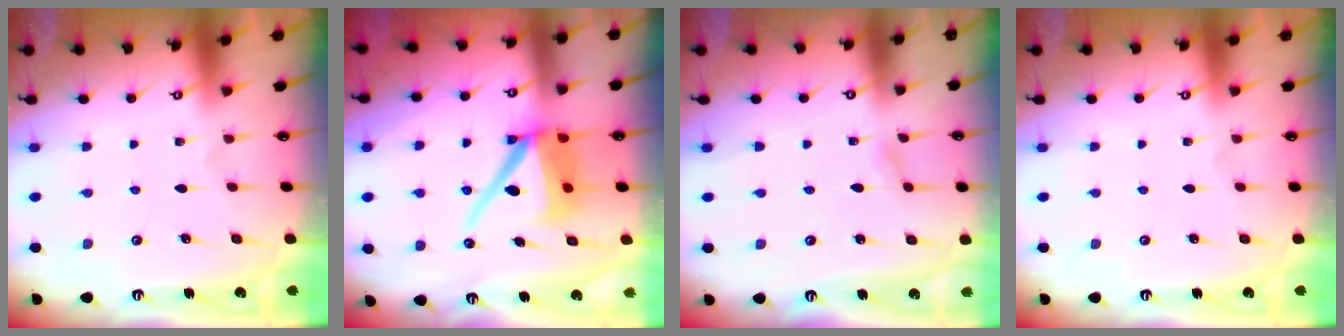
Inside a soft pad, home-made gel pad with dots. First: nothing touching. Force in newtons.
{"total": 12.6, "press": 12.5, "slide": 1.6}
{"total": 2.0, "press": 2.0, "slide": 0.2}
{"total": 0.0}